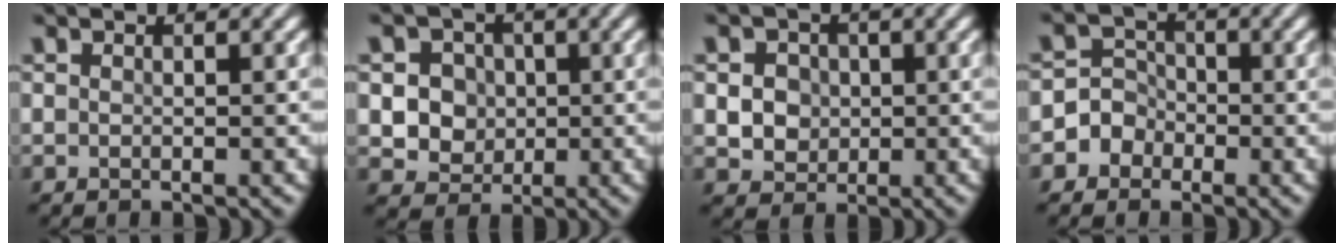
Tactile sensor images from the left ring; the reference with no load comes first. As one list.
[{"total": 4.8, "force": [0.7, 4.3, 2.0], "torque": [-0.029, 0.006, 0.010]}, {"total": 3.6, "force": [0.4, 3.2, 1.6], "torque": [-0.029, 0.002, 0.005]}, {"total": 3.2, "force": [-1.4, 2.8, 0.5], "torque": [0.019, 0.012, -0.038]}]